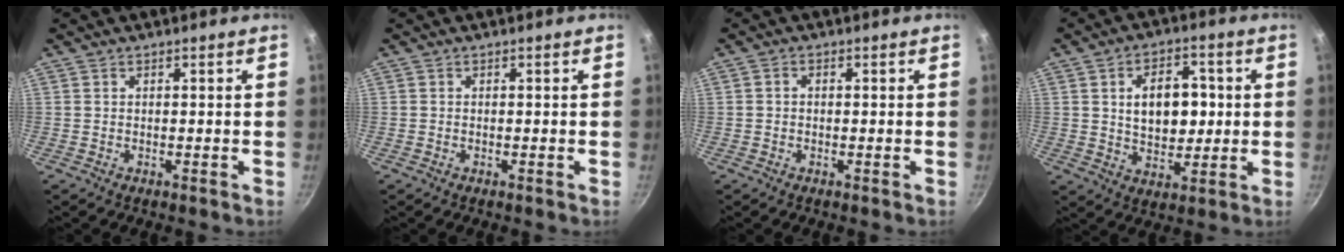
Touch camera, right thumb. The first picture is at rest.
{"total": 0.0}
{"total": 1.0, "force": [-0.2, 0.8, 0.6], "torque": [-0.010, 0.006, -0.004]}
{"total": 11.3, "force": [1.4, 7.4, 8.4], "torque": [-0.096, 0.002, 0.025]}